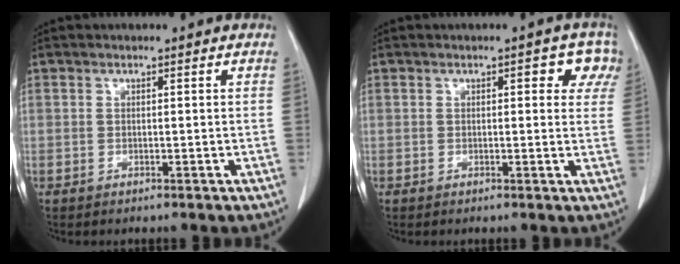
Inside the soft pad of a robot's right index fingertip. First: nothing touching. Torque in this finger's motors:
{"motor_torque": [0.31, 0.32, 0.07, 0.00]}